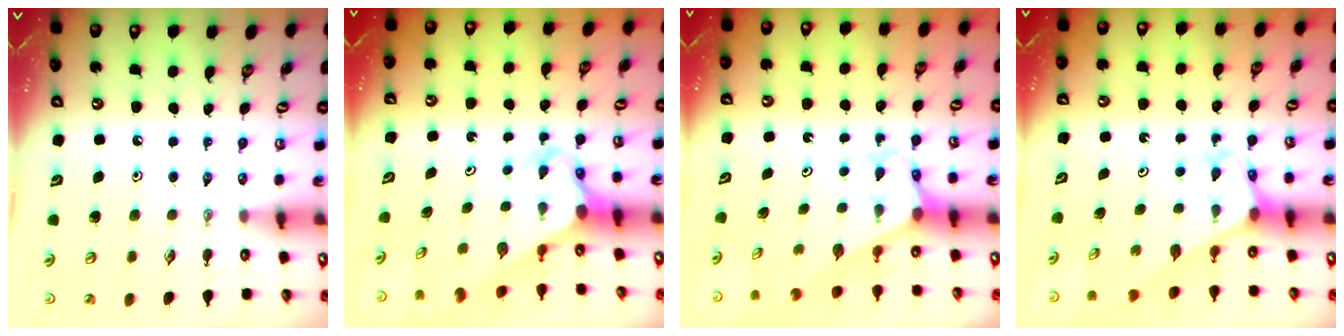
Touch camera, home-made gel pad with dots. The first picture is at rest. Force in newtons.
{"total": 3.1, "press": 3.1, "slide": 0.2}
{"total": 2.6, "press": 2.6, "slide": 0.1}
{"total": 3.1, "press": 3.1, "slide": 0.2}